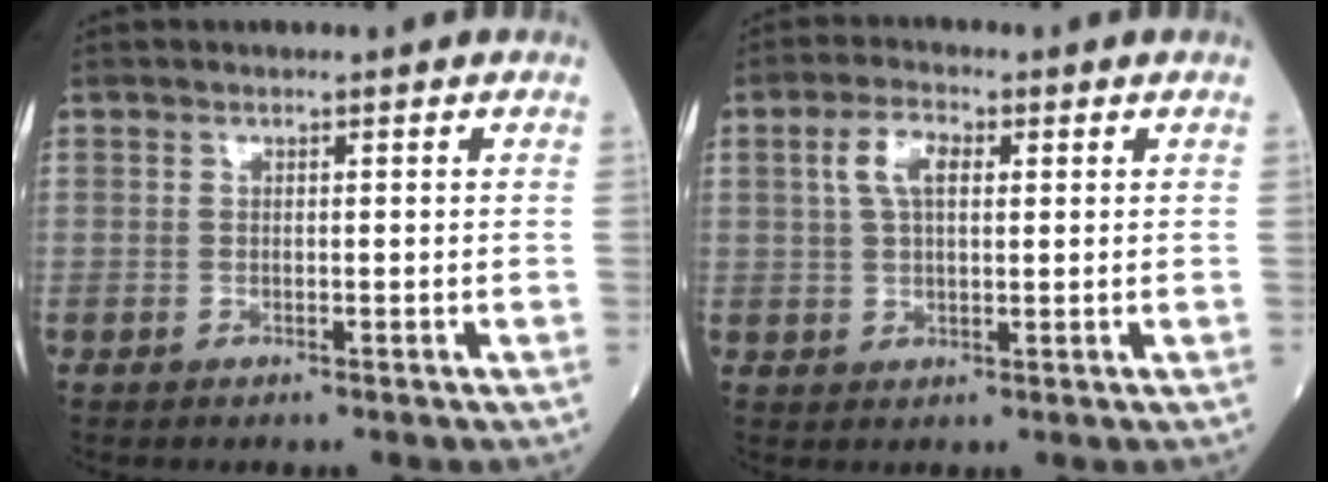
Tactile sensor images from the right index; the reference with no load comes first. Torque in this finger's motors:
{"motor_torque": [0.35, 0.24, 0.11, 0.02]}